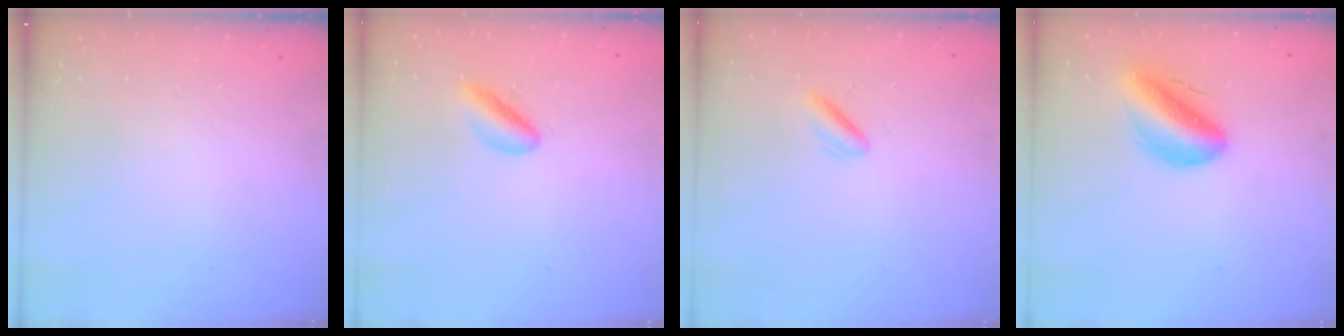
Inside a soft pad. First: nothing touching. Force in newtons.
{"total": 3.9, "press": 3.8, "slide": 0.6}
{"total": 1.2, "press": 0.8, "slide": 0.8}
{"total": 11.5, "press": 11.0, "slide": 3.2}